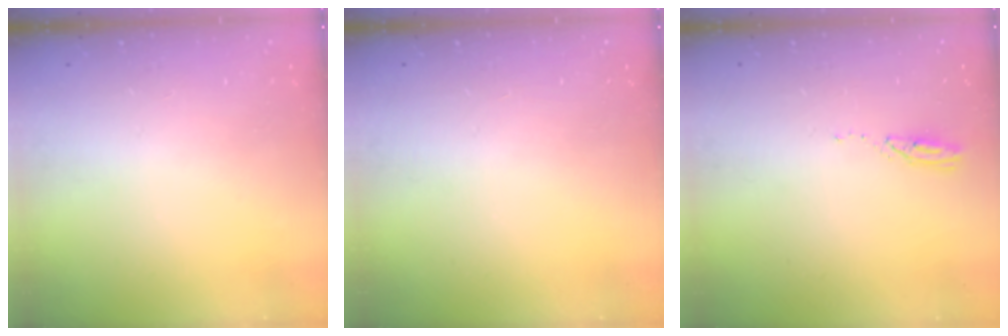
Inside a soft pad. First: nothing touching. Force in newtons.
{"total": 0.0}
{"total": 3.0, "press": 3.0, "slide": 0.2}